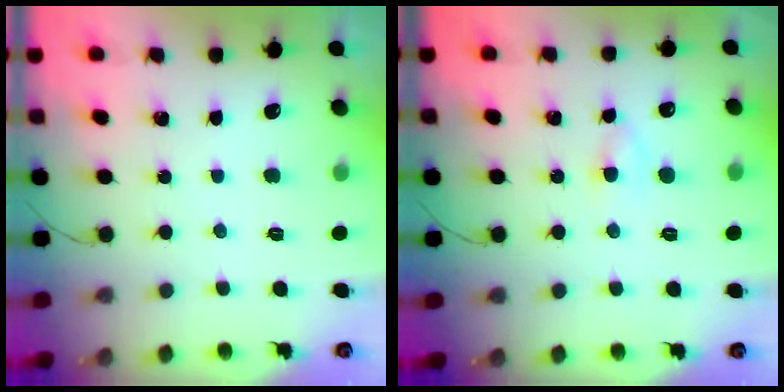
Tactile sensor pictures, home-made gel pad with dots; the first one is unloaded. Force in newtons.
{"total": 2.7, "press": 2.4, "slide": 1.2}